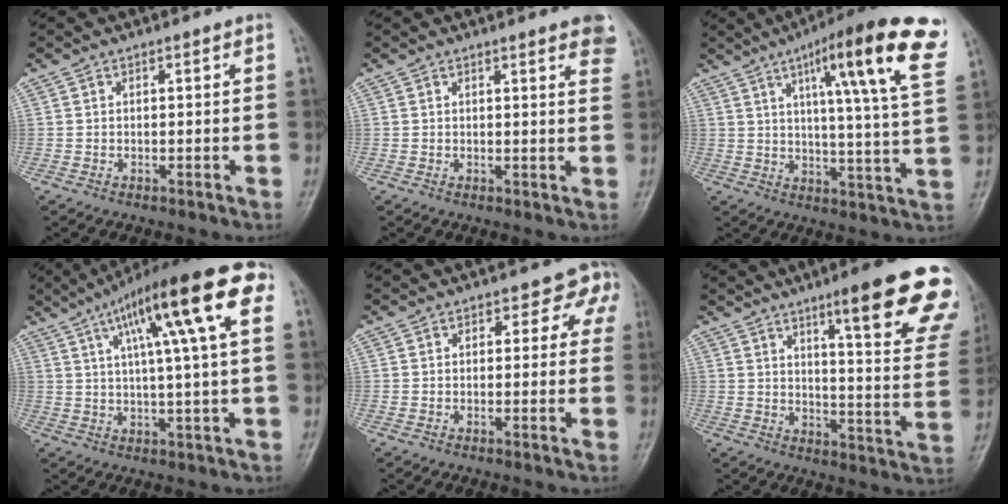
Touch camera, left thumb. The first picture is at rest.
{"total": 6.7, "force": [4.5, 1.4, 4.8], "torque": [-0.041, -0.011, 0.043]}
{"total": 21.7, "force": [10.2, 3.3, 18.9], "torque": [-0.244, -0.021, 0.138]}
{"total": 18.9, "force": [7.2, 3.3, 17.2], "torque": [-0.257, 0.020, 0.103]}
{"total": 4.9, "force": [2.0, 3.4, 2.9], "torque": [0.014, 0.001, 0.008]}
{"total": 21.6, "force": [13.2, 3.6, 16.7], "torque": [-0.187, -0.057, 0.169]}